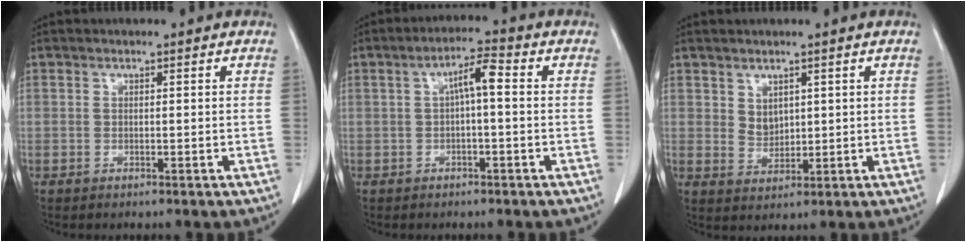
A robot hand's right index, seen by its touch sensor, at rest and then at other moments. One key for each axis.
{"total": 4.4, "fx": 0.3, "fy": 0.7, "fz": 4.3, "tx": -0.073, "ty": 0.017, "tz": 0.004}
{"total": 2.7, "fx": 1.3, "fy": 1.9, "fz": 1.4, "tx": -0.027, "ty": -0.003, "tz": 0.034}